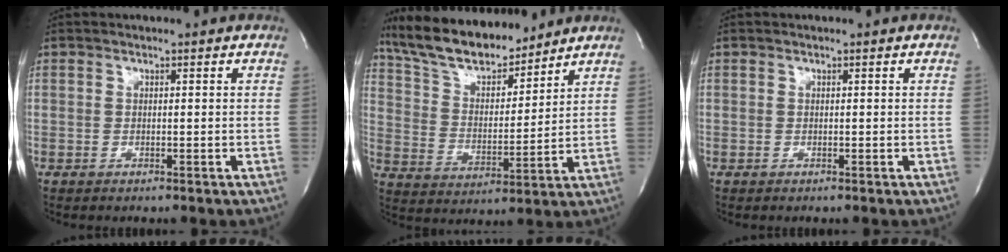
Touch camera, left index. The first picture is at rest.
{"total": 14.0, "force": [12.6, 3.2, 5.2], "torque": [-0.094, 0.007, 0.229]}
{"total": 0.0}